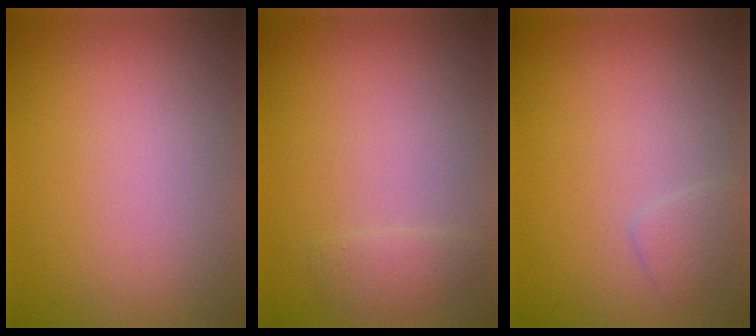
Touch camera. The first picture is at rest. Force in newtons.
{"total": 1.1, "press": 1.1, "slide": 0.0}
{"total": 1.2, "press": 1.2, "slide": 0.1}